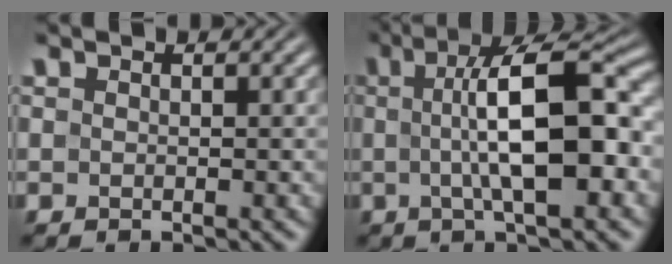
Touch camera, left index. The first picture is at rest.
{"total": 9.9, "force": [0.2, 2.7, 9.5], "torque": [-0.134, 0.011, -0.001]}